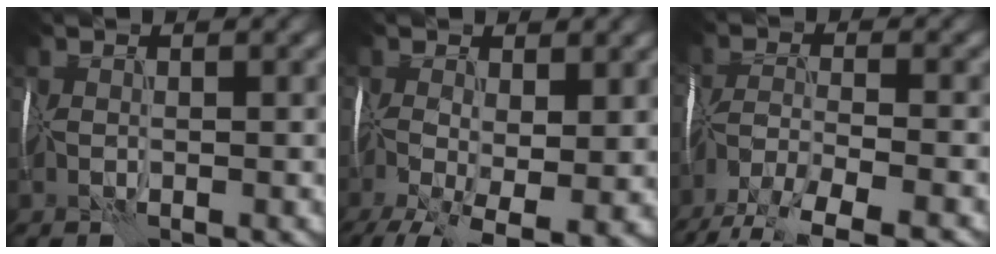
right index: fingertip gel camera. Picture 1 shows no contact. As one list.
[{"total": 9.7, "force": [-3.7, 4.5, 7.8], "torque": [-0.155, -0.033, -0.049]}, {"total": 8.3, "force": [-6.6, 2.2, 4.5], "torque": [-0.074, -0.020, -0.115]}]